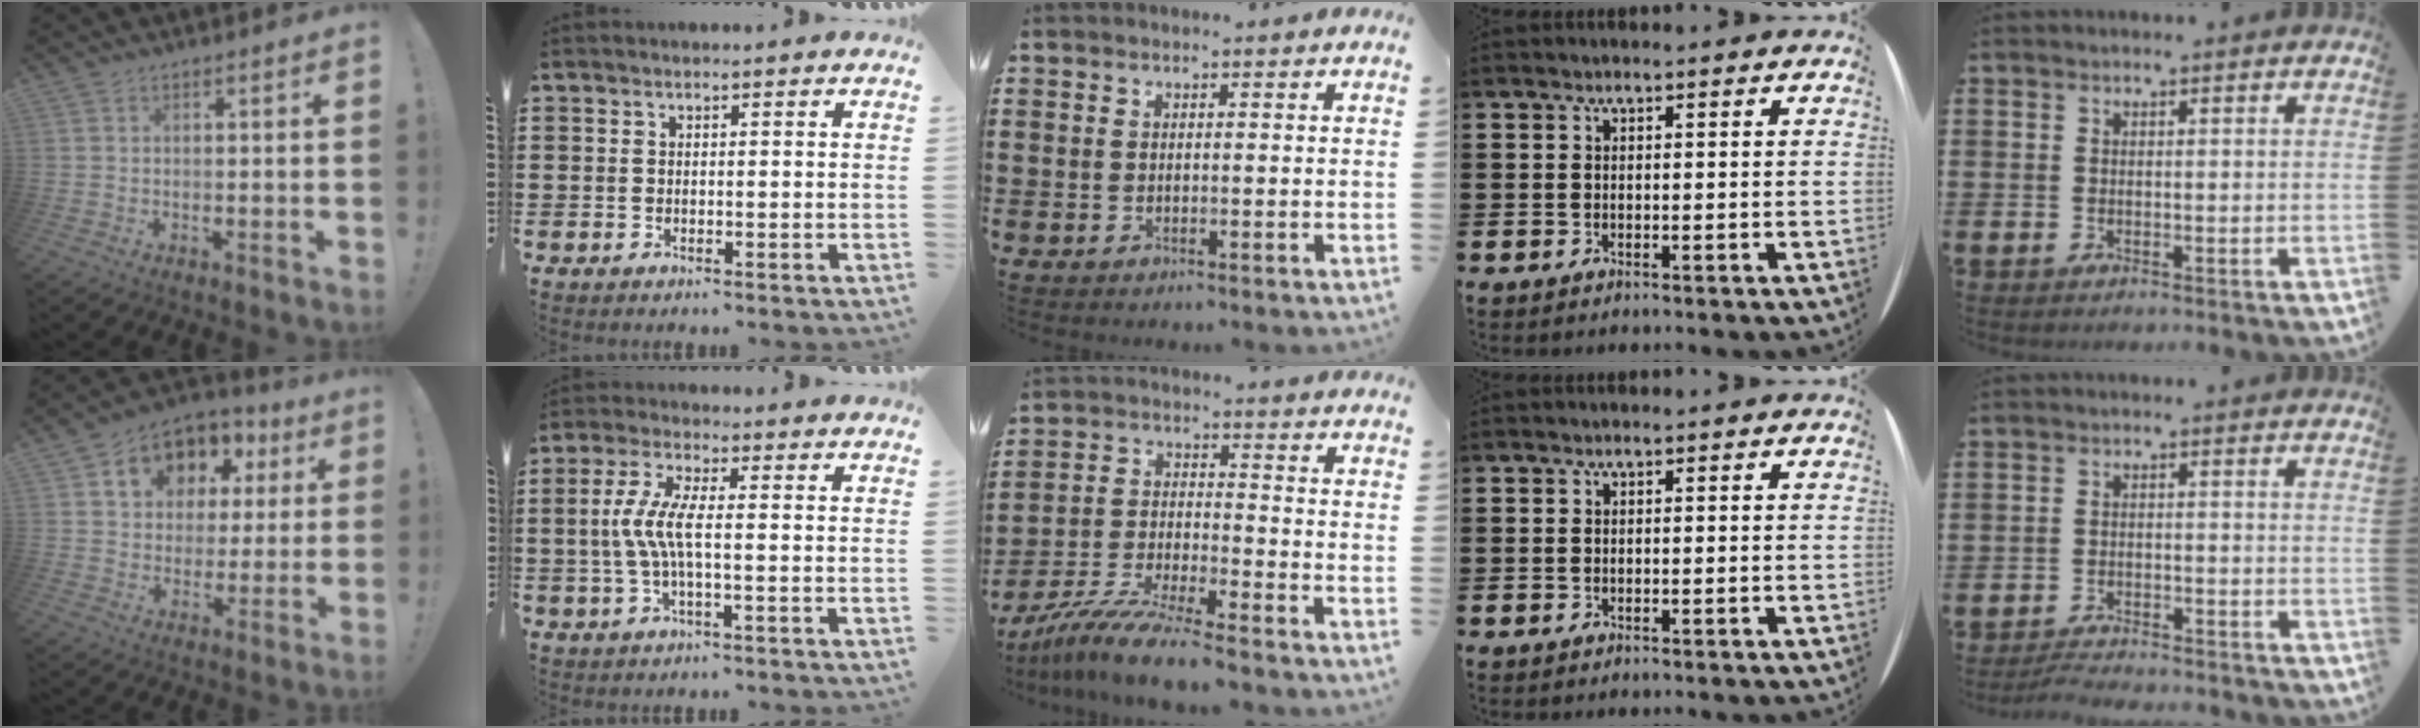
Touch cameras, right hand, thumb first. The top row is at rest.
{"thumb": {"total": 10.7, "force": [4.2, 8.9, 4.1], "torque": [-0.070, -0.024, 0.086]}, "index": {"total": 6.2, "force": [-0.6, 1.4, 6.0], "torque": [-0.144, -0.012, -0.024]}, "middle": {"total": 8.2, "force": [-7.3, -0.1, 3.6], "torque": [-0.072, 0.000, -0.141]}, "little": {"total": 2.5, "force": [-2.5, 0.0, 0.2], "torque": [-0.007, 0.004, -0.052]}}